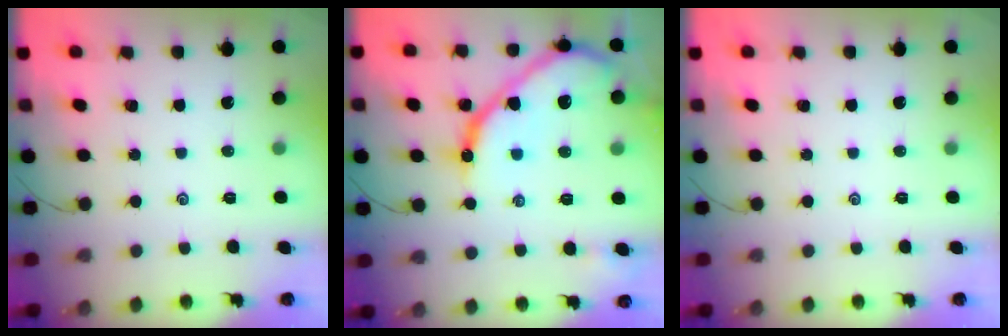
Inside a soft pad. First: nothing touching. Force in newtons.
{"total": 17.4, "press": 17.3, "slide": 1.5}
{"total": 0.0}